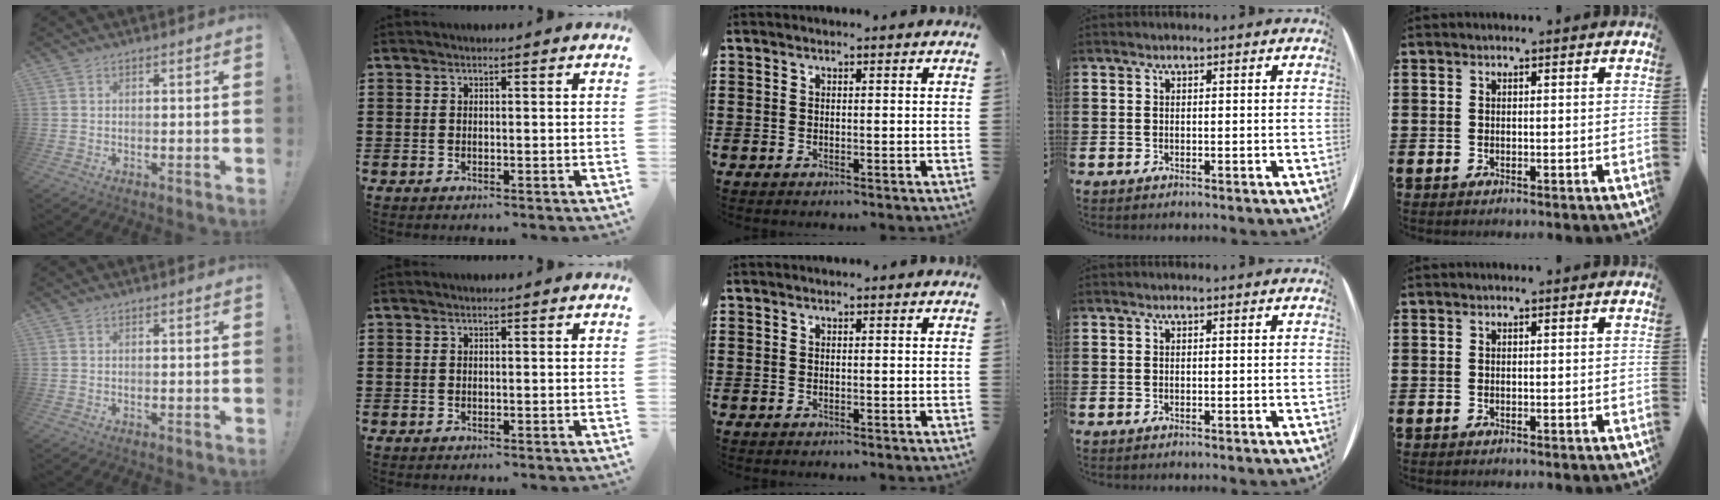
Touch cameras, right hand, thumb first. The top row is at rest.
{}